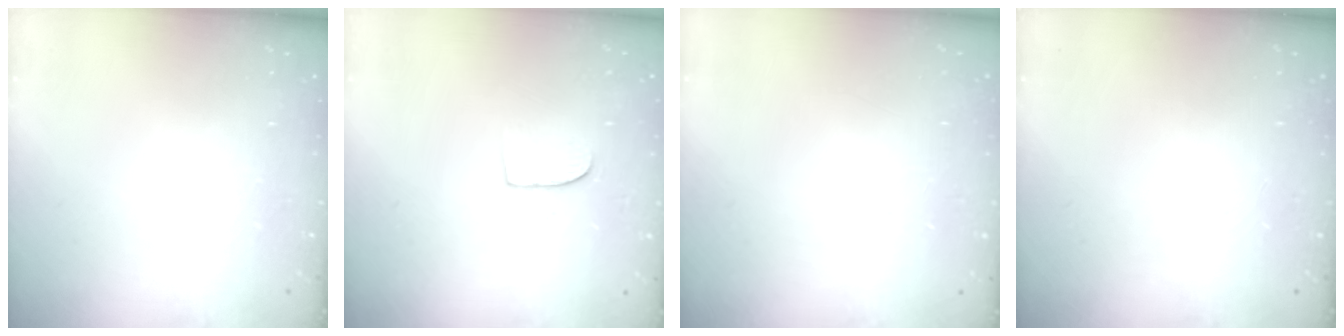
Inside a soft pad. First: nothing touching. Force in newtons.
{"total": 7.3, "press": 7.2, "slide": 0.5}
{"total": 0.0}
{"total": 0.0}